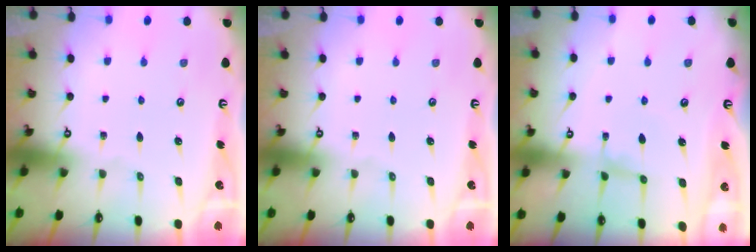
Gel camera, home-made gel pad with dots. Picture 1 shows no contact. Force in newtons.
{"total": 0.0}
{"total": 1.5, "press": 1.3, "slide": 0.8}